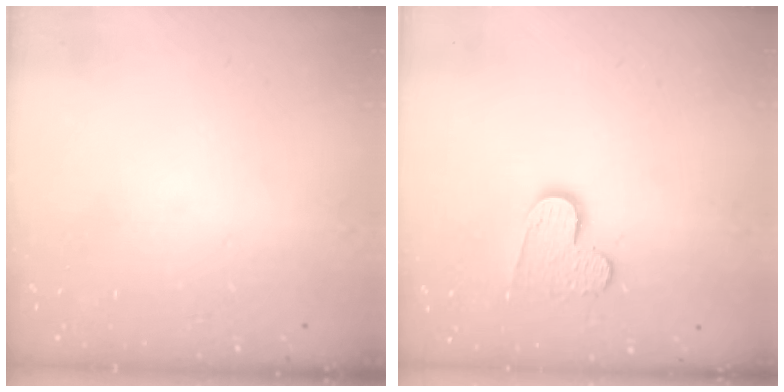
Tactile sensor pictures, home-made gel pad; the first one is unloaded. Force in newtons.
{"total": 8.9, "press": 8.9, "slide": 0.6}